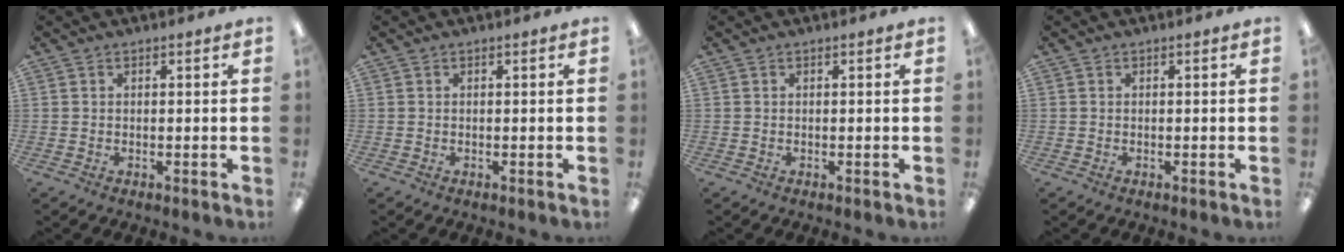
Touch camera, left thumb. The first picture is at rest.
{"total": 0.0}
{"total": 0.0}
{"total": 0.0}